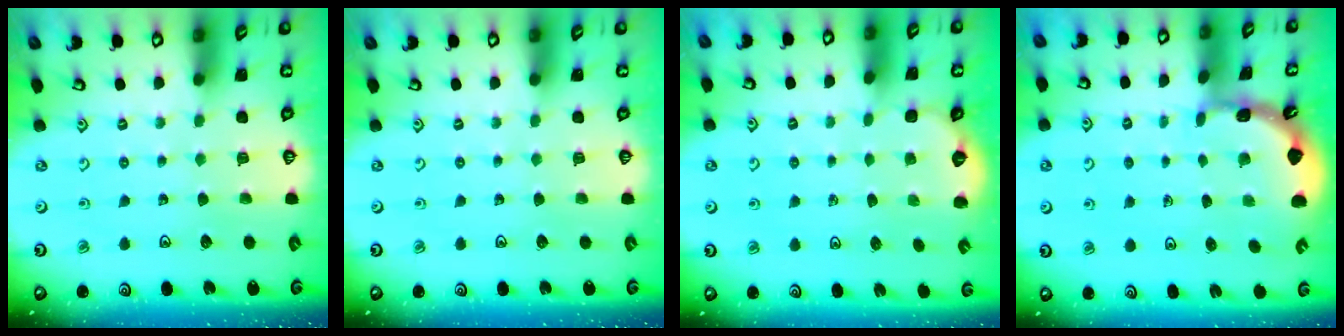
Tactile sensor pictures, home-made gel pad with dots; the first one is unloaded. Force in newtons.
{"total": 0.0}
{"total": 1.6, "press": 0.7, "slide": 1.5}
{"total": 1.8, "press": 1.8, "slide": 0.1}